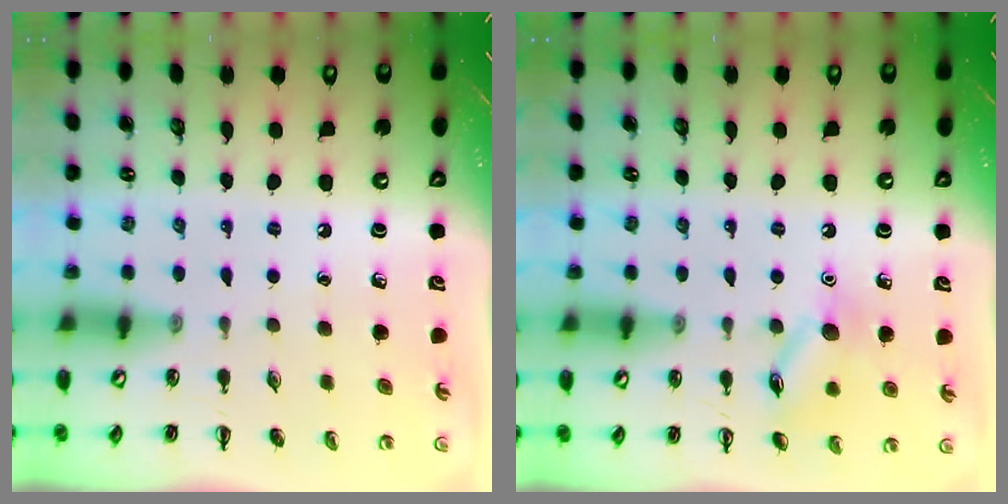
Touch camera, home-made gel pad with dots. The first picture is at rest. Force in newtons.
{"total": 10.4, "press": 10.4, "slide": 0.5}